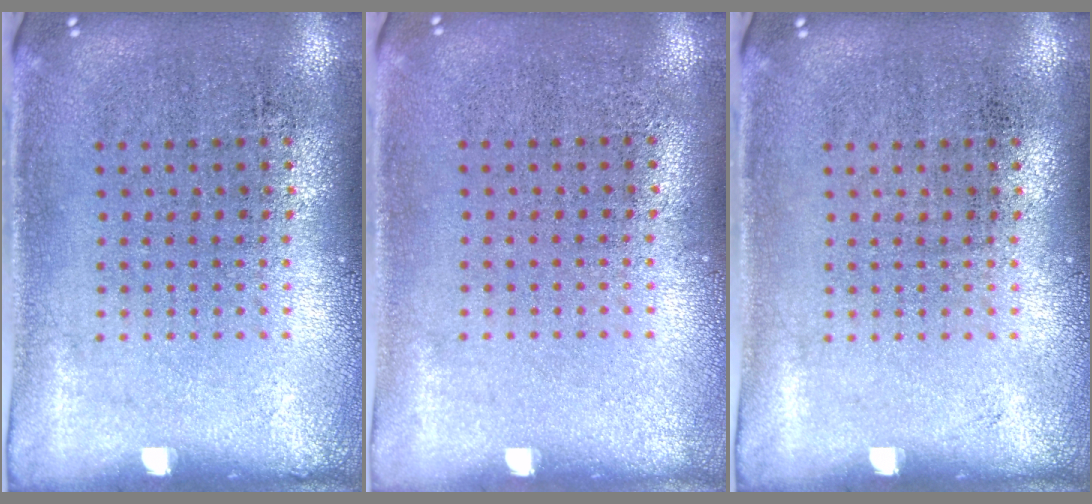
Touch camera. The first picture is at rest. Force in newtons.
{"total": 0.0}
{"total": 0.0}